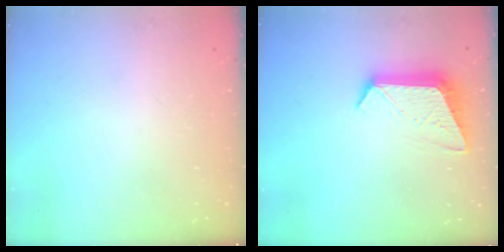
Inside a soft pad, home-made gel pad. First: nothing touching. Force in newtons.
{"total": 11.2, "press": 11.2, "slide": 0.5}